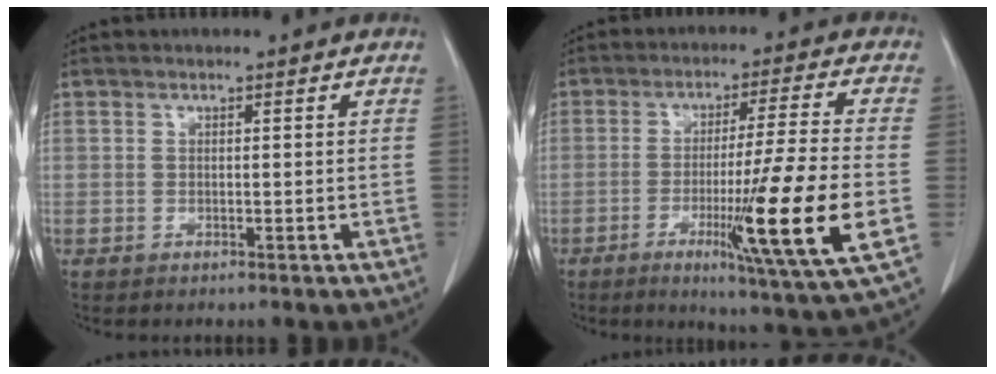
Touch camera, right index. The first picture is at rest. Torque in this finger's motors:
{"motor_torque": [2.14, 0.00, 1.04, 0.21]}